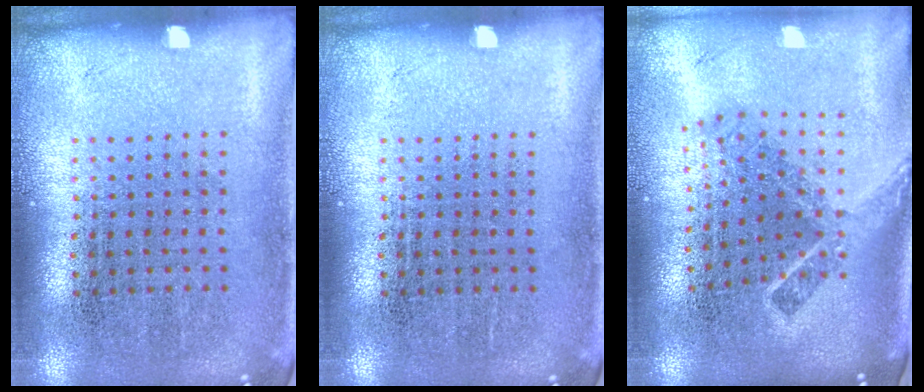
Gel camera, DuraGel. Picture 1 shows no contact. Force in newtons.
{"total": 0.0}
{"total": 2.2, "press": 1.5, "slide": 1.6}